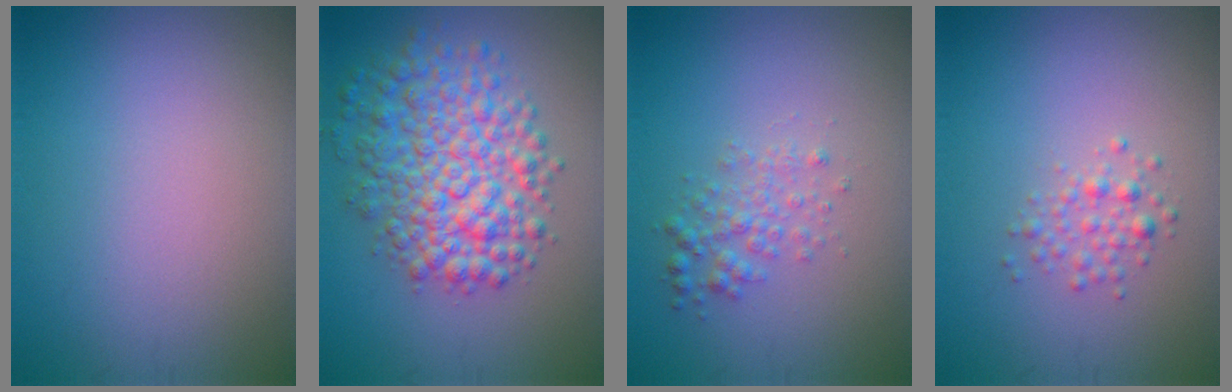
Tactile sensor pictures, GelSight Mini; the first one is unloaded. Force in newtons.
{"total": 7.6, "press": 7.6, "slide": 0.2}
{"total": 2.0, "press": 2.0, "slide": 0.0}
{"total": 1.5, "press": 1.5, "slide": 0.0}